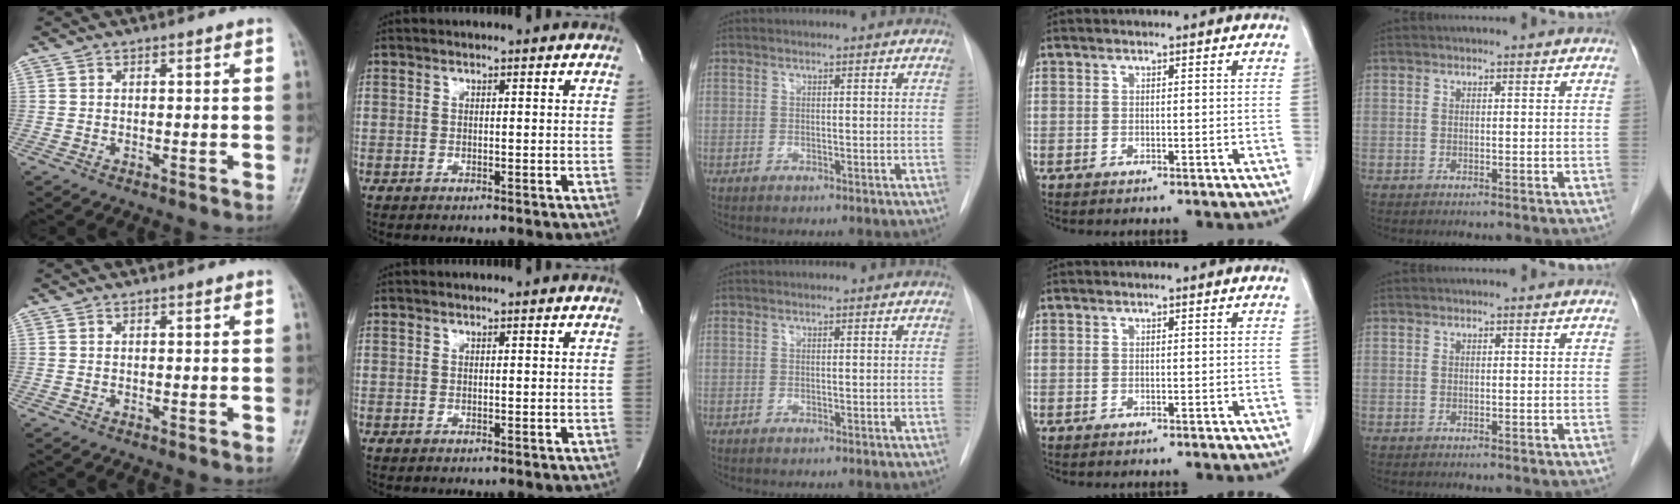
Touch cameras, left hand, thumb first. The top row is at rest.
{}